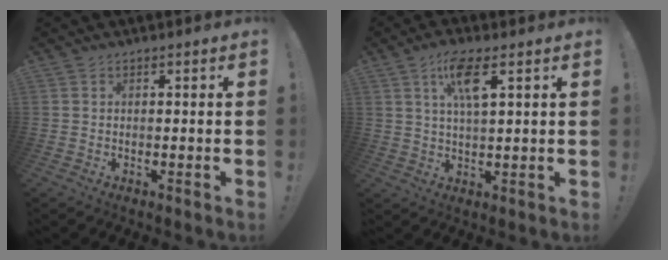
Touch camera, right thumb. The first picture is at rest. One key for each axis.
{"total": 8.4, "fx": 3.7, "fy": 2.5, "fz": 7.1, "tx": -0.125, "ty": -0.003, "tz": 0.061}